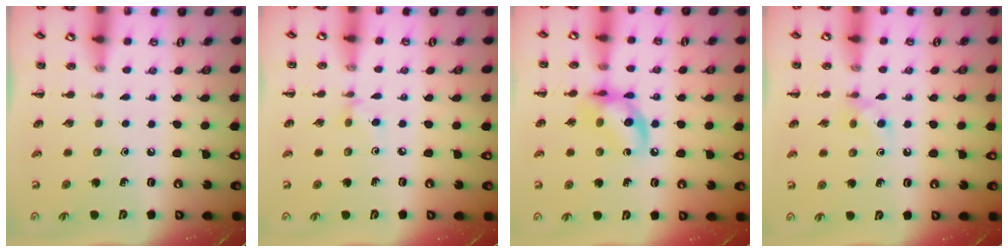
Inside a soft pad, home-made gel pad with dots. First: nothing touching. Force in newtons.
{"total": 3.0, "press": 2.9, "slide": 1.0}
{"total": 11.5, "press": 11.4, "slide": 1.5}
{"total": 4.7, "press": 4.5, "slide": 1.2}